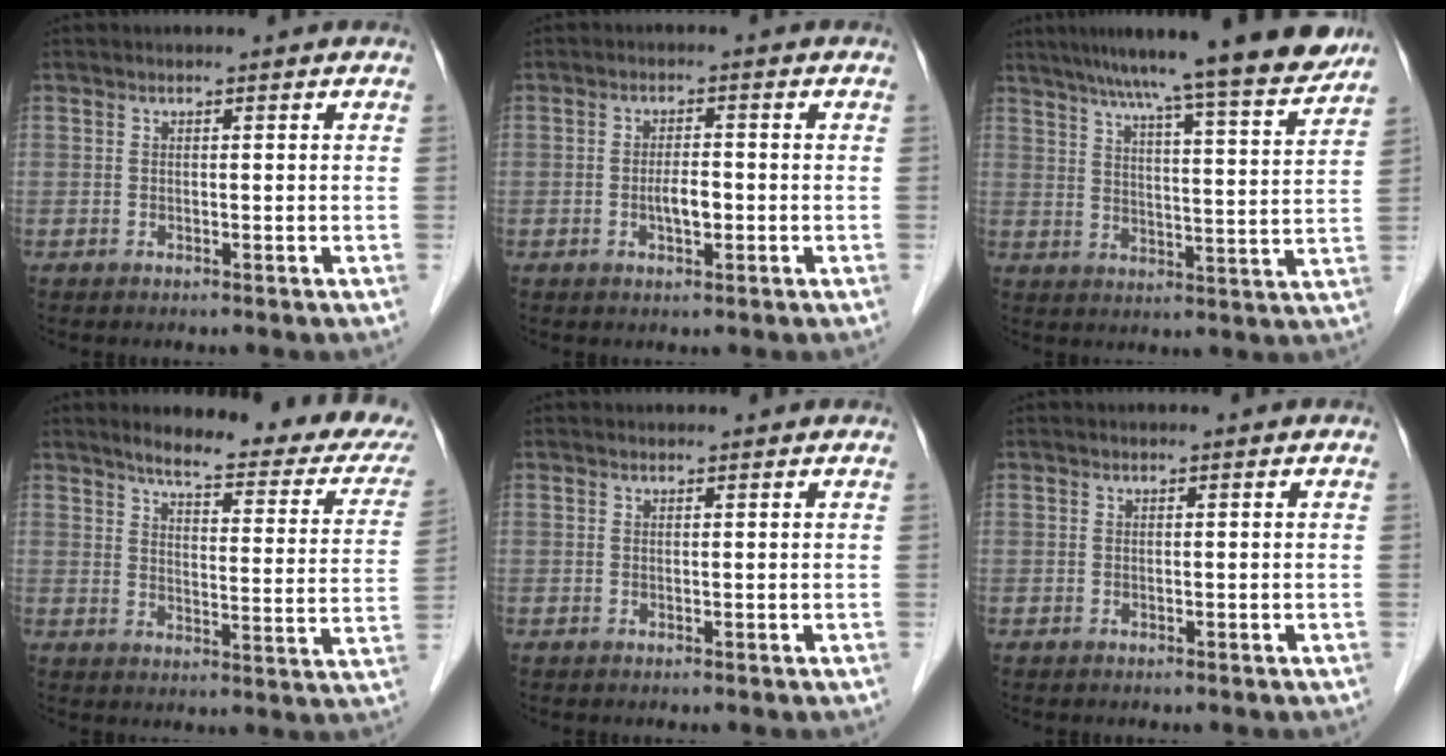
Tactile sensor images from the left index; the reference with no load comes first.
{"total": 2.9, "force": [-0.8, 1.0, 2.7], "torque": [-0.050, 0.002, -0.011]}
{"total": 19.6, "force": [16.9, -0.2, 10.0], "torque": [-0.152, -0.010, 0.230]}
{"total": 19.7, "force": [17.0, 3.3, 9.5], "torque": [-0.107, -0.031, 0.195]}
{"total": 0.9, "force": [0.9, 0.2, 0.1], "torque": [-0.010, 0.008, 0.013]}
{"total": 0.0}